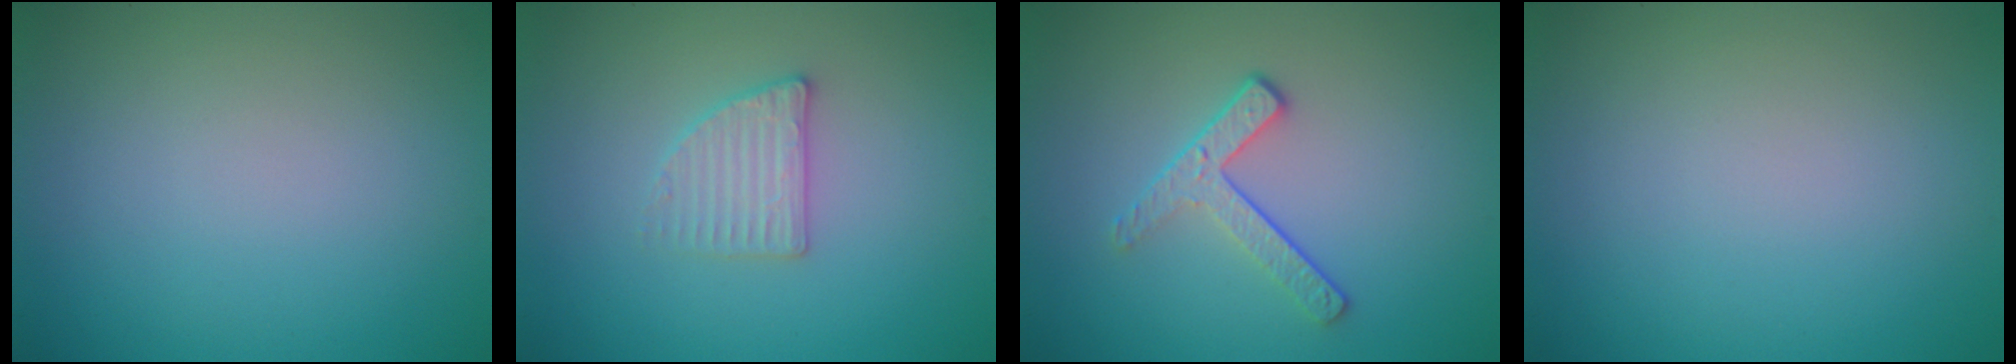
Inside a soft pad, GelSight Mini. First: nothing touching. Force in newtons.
{"total": 2.3, "press": 2.2, "slide": 0.5}
{"total": 2.3, "press": 1.7, "slide": 1.6}
{"total": 0.0}